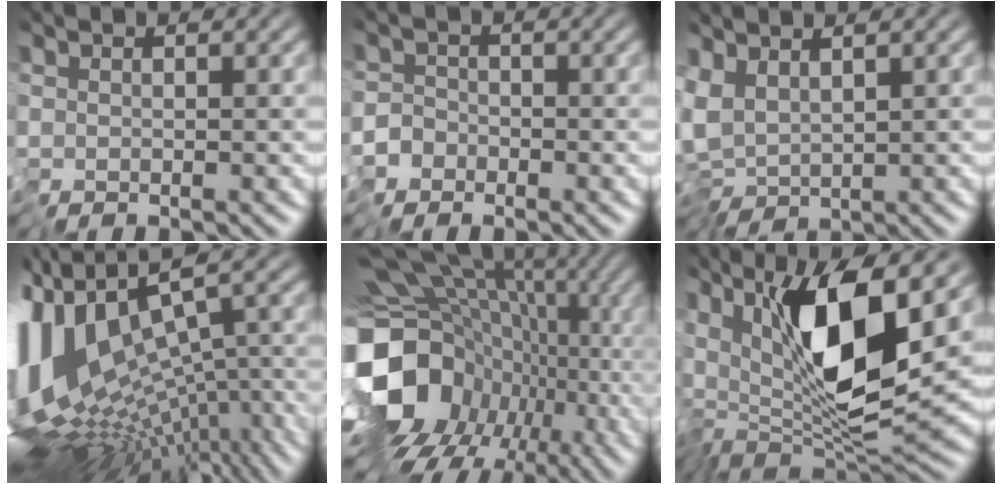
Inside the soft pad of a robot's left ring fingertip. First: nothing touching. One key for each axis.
{"total": 4.0, "fx": -3.1, "fy": 2.5, "fz": 0.0, "tx": 0.030, "ty": -0.002, "tz": -0.064}
{"total": 4.6, "fx": 0.0, "fy": 2.8, "fz": 3.6, "tx": -0.080, "ty": -0.005, "tz": 0.003}
{"total": 15.0, "fx": -2.3, "fy": 7.3, "fz": 12.9, "tx": -0.261, "ty": -0.009, "tz": -0.007}
{"total": 18.1, "fx": -3.5, "fy": 14.2, "fz": 10.7, "tx": -0.201, "ty": 0.003, "tz": -0.041}
{"total": 11.2, "fx": 2.0, "fy": 3.1, "fz": 10.5, "tx": -0.189, "ty": -0.005, "tz": 0.034}